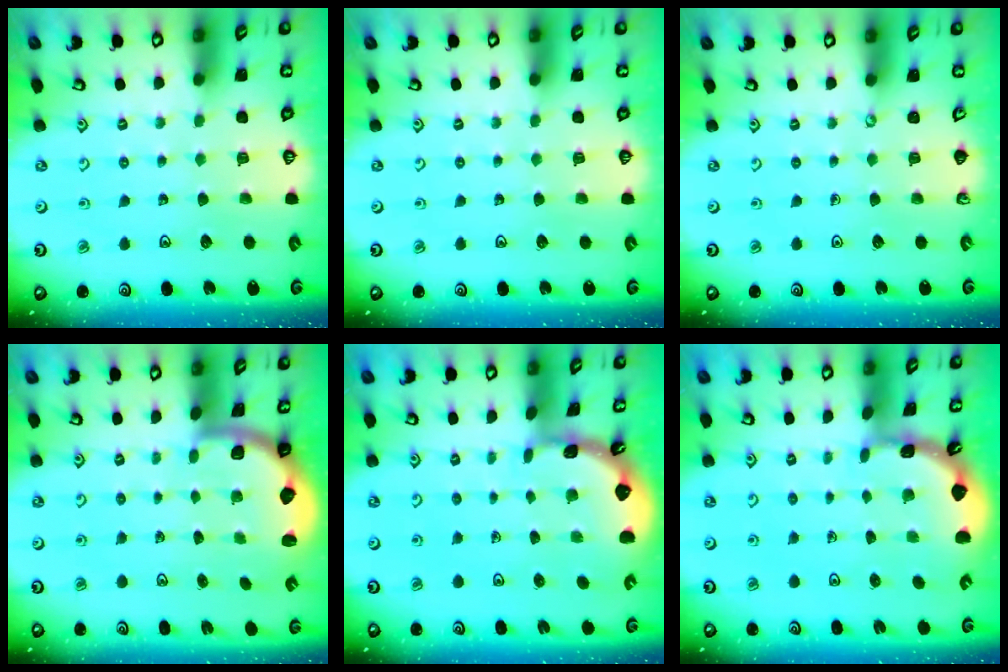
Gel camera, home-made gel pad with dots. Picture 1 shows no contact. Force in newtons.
{"total": 0.0}
{"total": 0.0}
{"total": 1.9, "press": 1.8, "slide": 0.5}
{"total": 1.6, "press": 1.5, "slide": 0.1}
{"total": 1.8, "press": 1.8, "slide": 0.1}